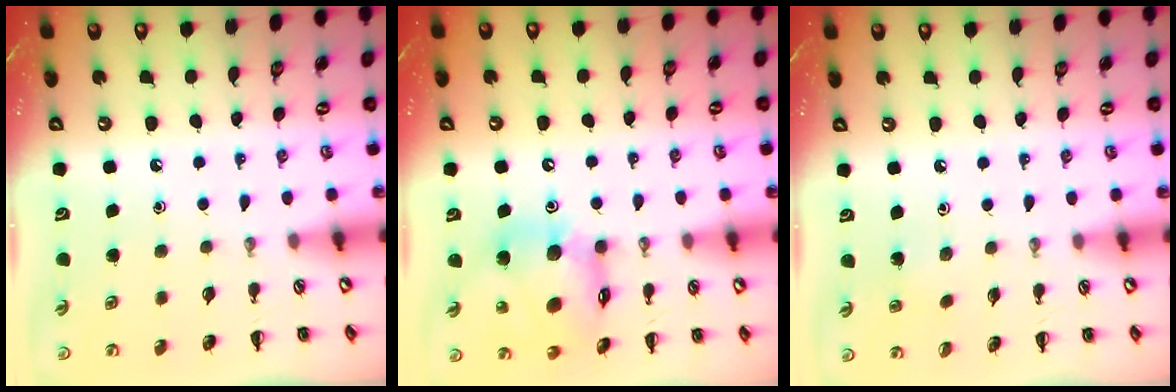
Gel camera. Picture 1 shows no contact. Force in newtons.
{"total": 15.3, "press": 15.1, "slide": 2.5}
{"total": 3.5, "press": 3.4, "slide": 0.9}